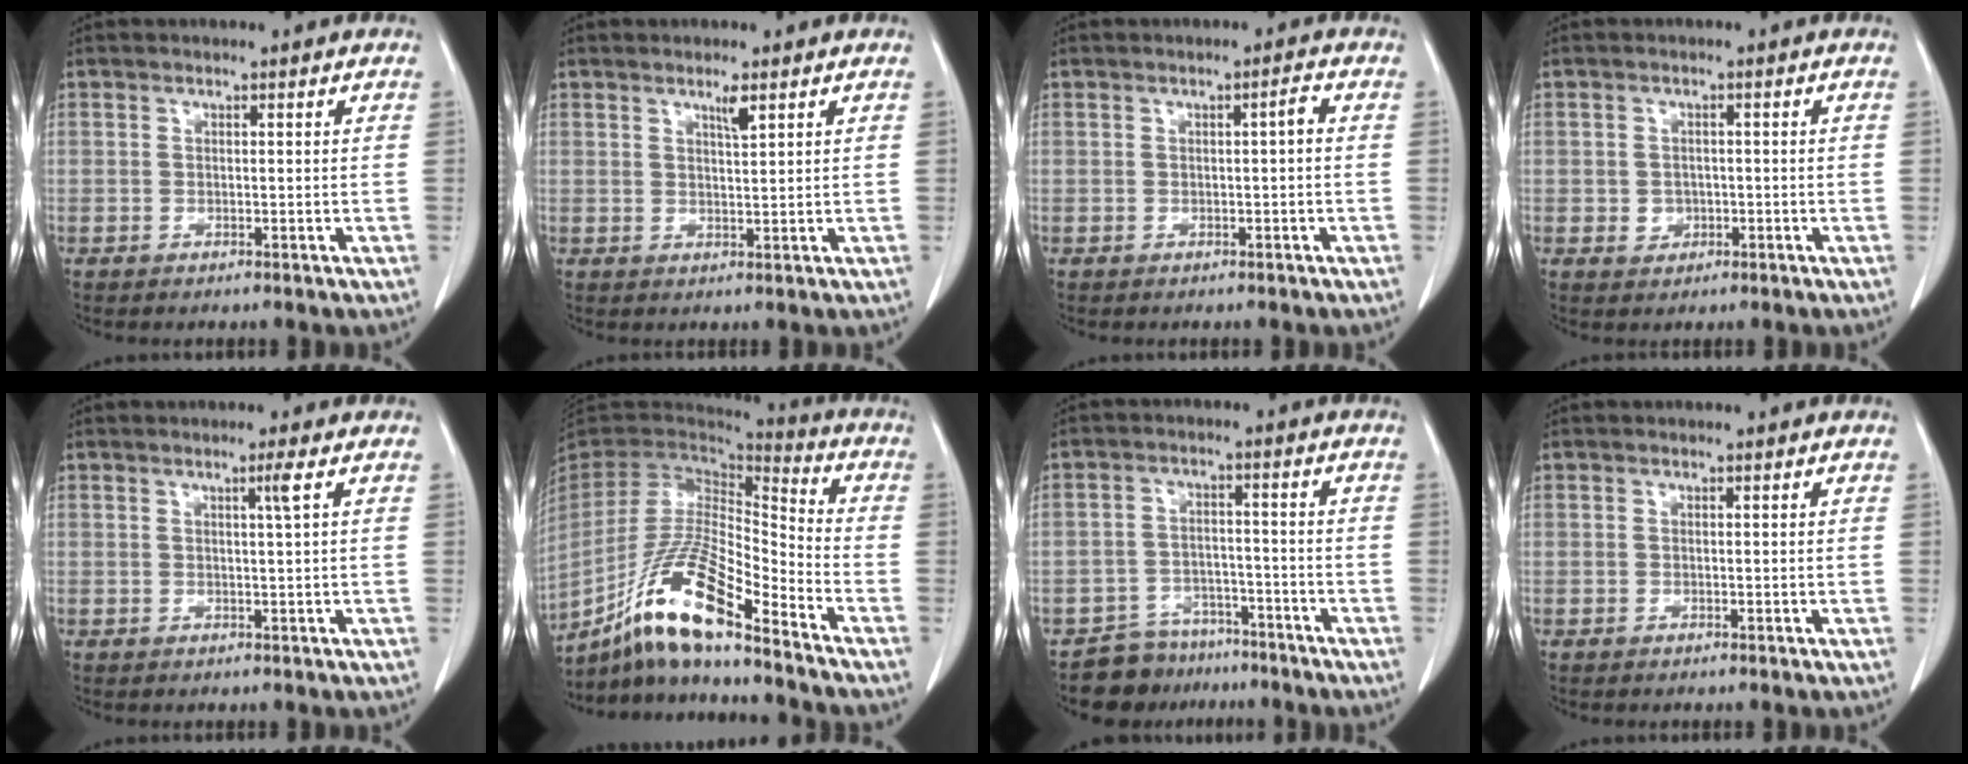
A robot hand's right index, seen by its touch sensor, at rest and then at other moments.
{"total": 2.0, "force": [1.3, 0.0, 1.6], "torque": [-0.030, -0.004, 0.024]}
{"total": 1.3, "force": [0.0, 0.1, 1.3], "torque": [-0.020, 0.004, 0.000]}
{"total": 2.2, "force": [-0.6, 2.0, 0.7], "torque": [-0.008, 0.005, -0.002]}
{"total": 1.6, "force": [0.6, -0.6, 1.3], "torque": [-0.026, -0.005, 0.013]}
{"total": 16.8, "force": [-11.6, 2.0, 12.0], "torque": [-0.236, -0.010, -0.215]}
{"total": 6.9, "force": [-5.7, 3.9, -0.3], "torque": [0.017, 0.023, -0.093]}
{"total": 0.0}